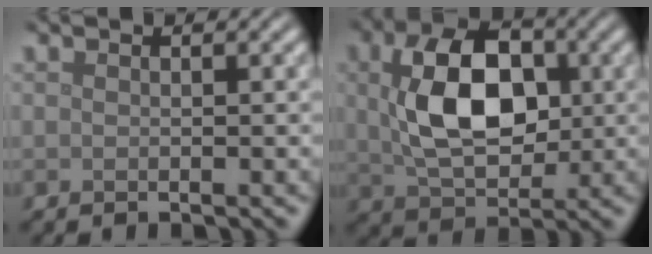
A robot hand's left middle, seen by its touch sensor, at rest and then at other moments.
{"total": 8.9, "force": [1.1, 5.6, 6.9], "torque": [-0.131, 0.008, 0.018]}